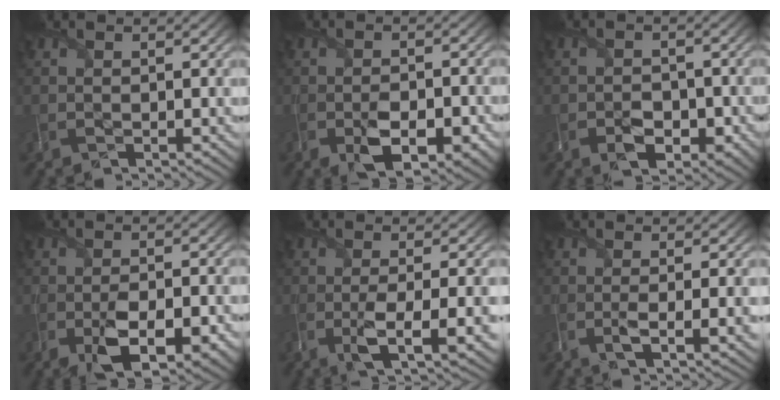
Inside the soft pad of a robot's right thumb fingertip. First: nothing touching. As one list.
[{"total": 6.7, "force": [-3.1, 3.2, 5.1], "torque": [-0.088, -0.011, -0.047]}, {"total": 3.7, "force": [-1.8, 2.4, 2.2], "torque": [-0.036, -0.009, -0.033]}, {"total": 8.8, "force": [-4.0, 3.8, 6.9], "torque": [-0.122, -0.013, -0.061]}, {"total": 7.9, "force": [-2.4, 2.1, 7.2], "torque": [-0.127, -0.008, -0.039]}, {"total": 4.9, "force": [-1.2, 1.2, 4.6], "torque": [-0.080, -0.004, -0.022]}]